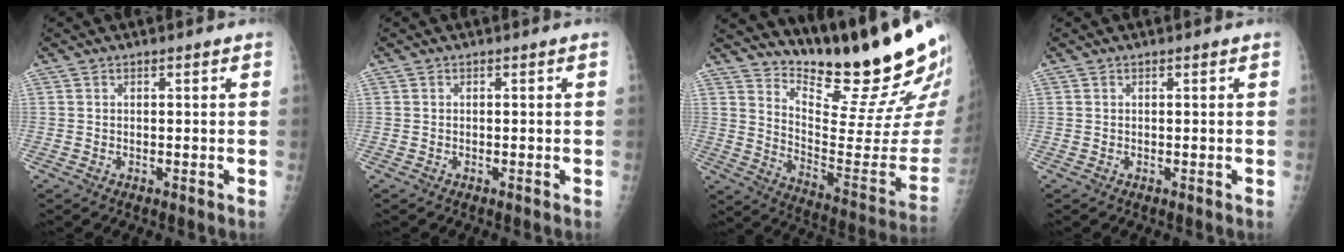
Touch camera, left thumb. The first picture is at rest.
{"total": 0.0}
{"total": 24.1, "force": [19.3, 3.9, 13.9], "torque": [-0.179, -0.155, 0.286]}
{"total": 0.0}